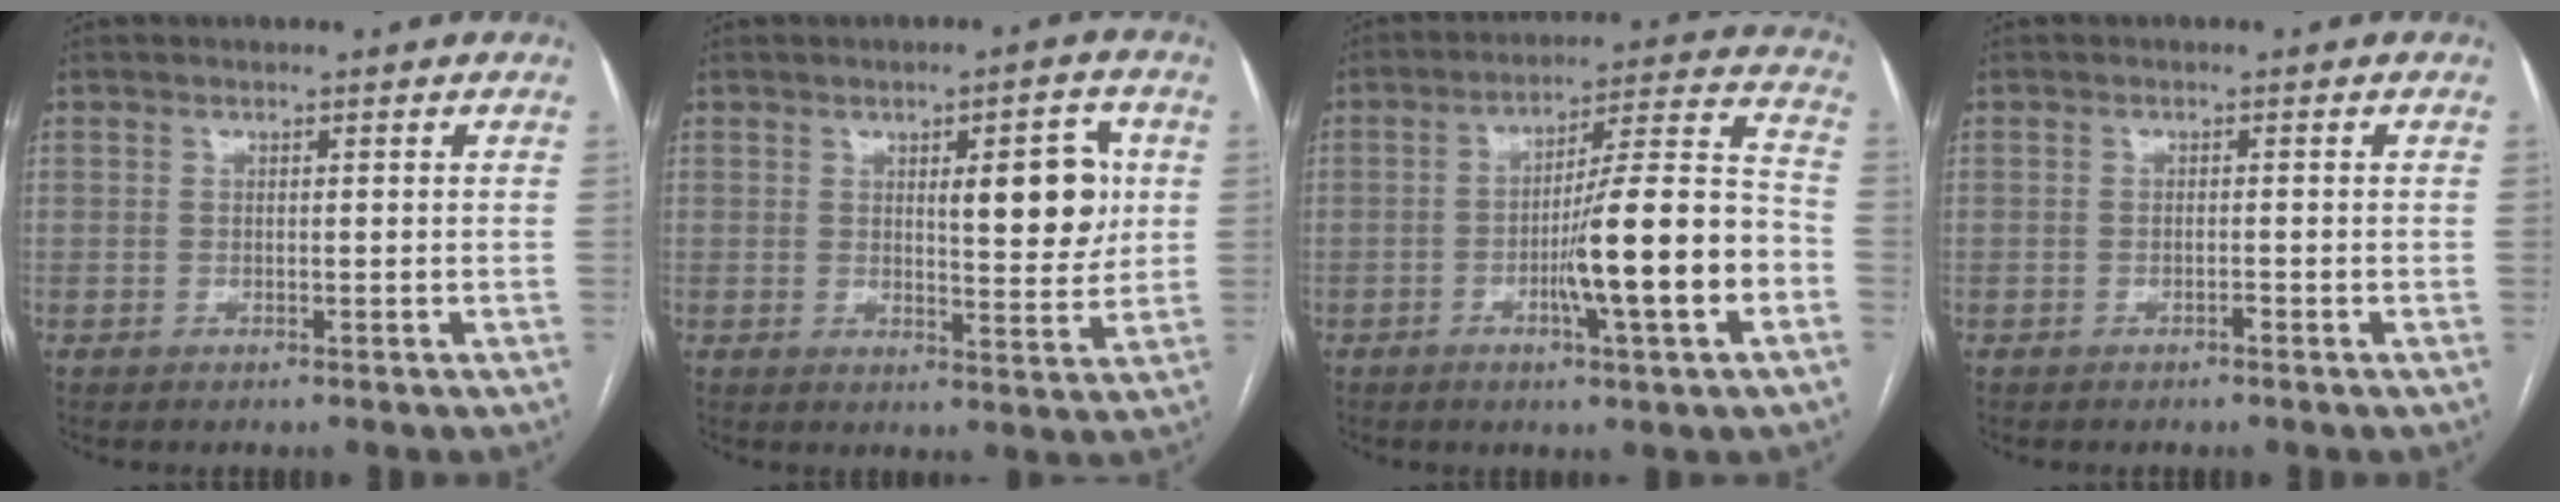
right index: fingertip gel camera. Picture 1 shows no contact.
{"total": 8.7, "force": [2.0, 2.4, 8.1], "torque": [-0.106, 0.003, 0.029]}
{"total": 16.2, "force": [-4.9, 0.5, 15.4], "torque": [-0.237, 0.007, -0.077]}
{"total": 0.7, "force": [-0.5, 0.2, 0.4], "torque": [-0.011, 0.000, -0.008]}